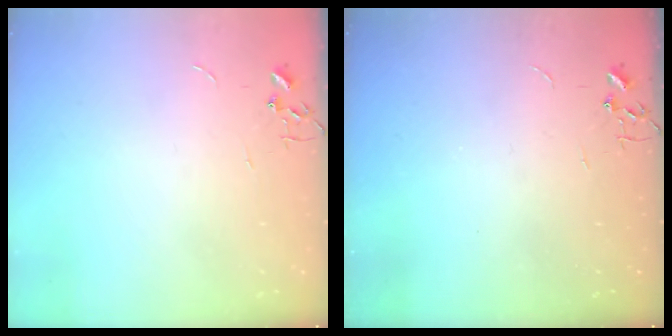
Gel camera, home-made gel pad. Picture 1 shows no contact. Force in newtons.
{"total": 0.0}